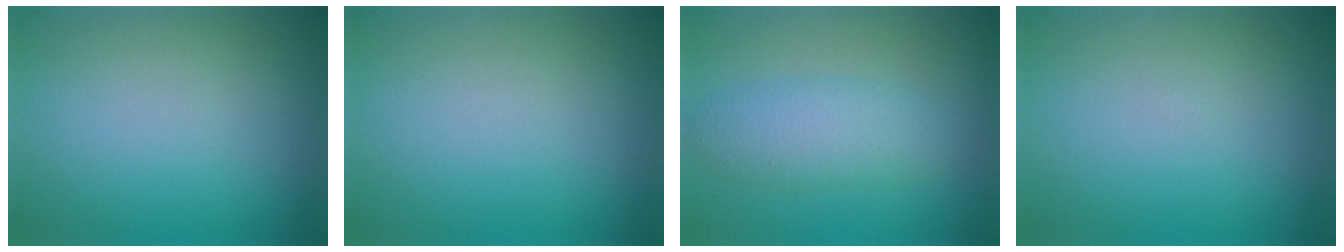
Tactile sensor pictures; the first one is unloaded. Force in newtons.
{"total": 0.0}
{"total": 3.6, "press": 3.6, "slide": 0.1}
{"total": 0.0}